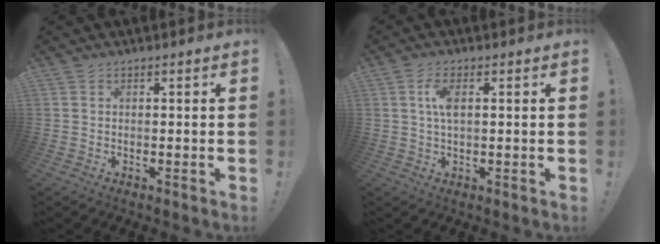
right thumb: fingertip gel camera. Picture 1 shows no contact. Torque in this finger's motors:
{"motor_torque": [0.00, -0.09, 0.85, -0.32, -0.01]}